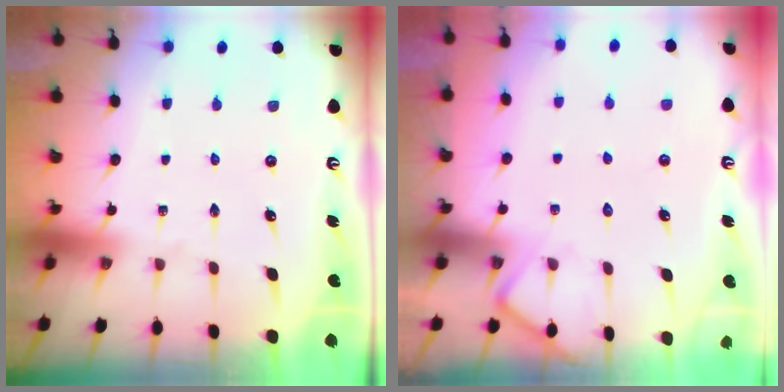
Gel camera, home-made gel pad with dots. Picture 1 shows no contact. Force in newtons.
{"total": 5.9, "press": 5.8, "slide": 0.7}